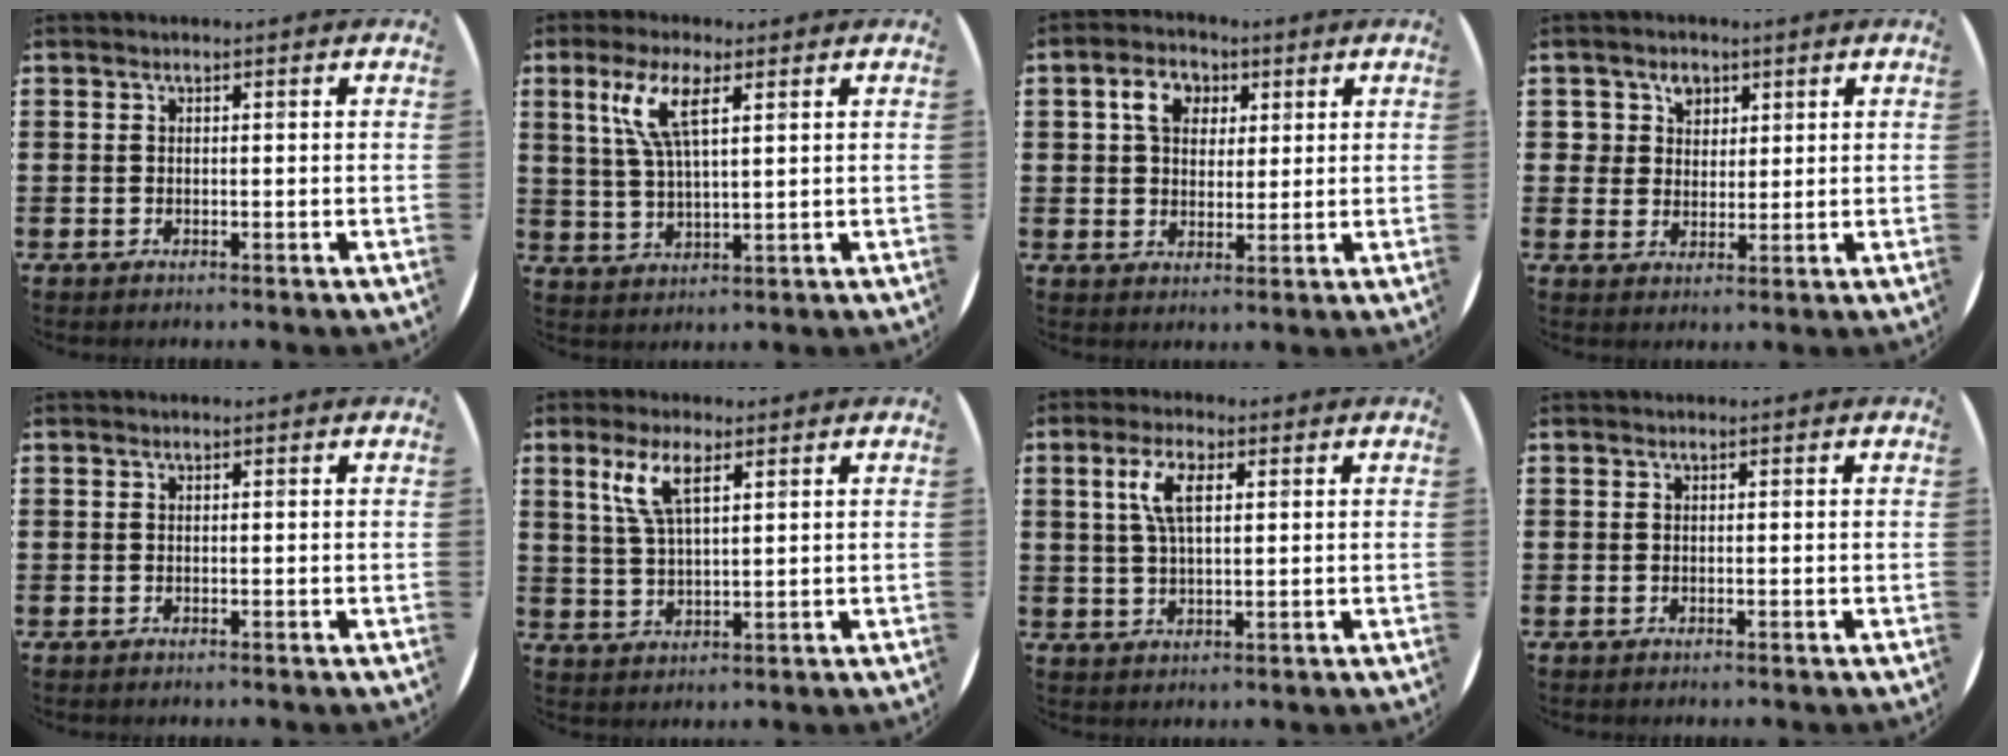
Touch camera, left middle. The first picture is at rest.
{"total": 7.1, "force": [3.8, 1.8, 5.7], "torque": [-0.125, 0.008, 0.064]}
{"total": 4.9, "force": [2.2, 3.6, 2.5], "torque": [-0.046, 0.009, 0.036]}
{"total": 3.3, "force": [1.9, 2.6, 0.8], "torque": [-0.018, 0.006, 0.035]}
{"total": 0.0}
{"total": 6.1, "force": [3.4, 1.9, 4.8], "torque": [-0.105, 0.008, 0.059]}
{"total": 5.6, "force": [2.2, 2.2, 4.7], "torque": [-0.101, 0.011, 0.037]}
{"total": 0.0}